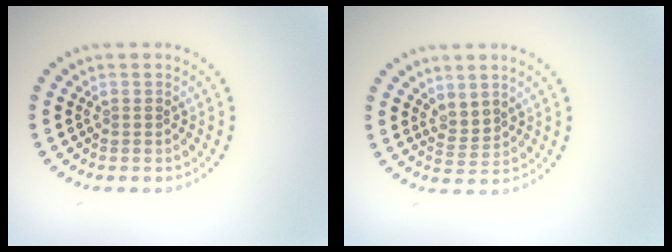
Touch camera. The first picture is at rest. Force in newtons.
{"total": 1.6, "press": 1.3, "slide": 0.9}